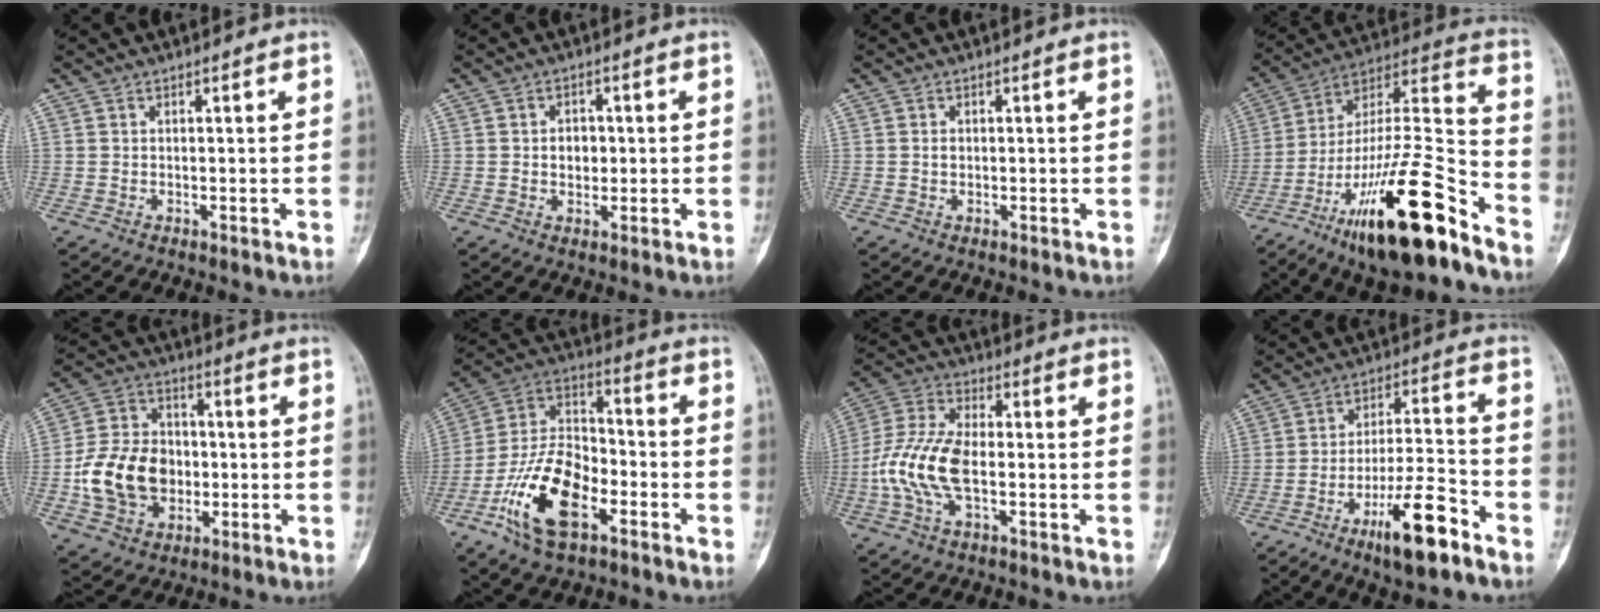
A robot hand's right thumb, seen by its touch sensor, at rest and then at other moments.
{"total": 3.5, "force": [0.0, 2.7, 2.2], "torque": [-0.010, 0.004, 0.001]}
{"total": 0.8, "force": [0.0, 0.6, 0.5], "torque": [-0.002, 0.002, 0.002]}
{"total": 26.6, "force": [-15.9, 6.2, 20.4], "torque": [-0.346, 0.077, -0.264]}
{"total": 15.6, "force": [-2.2, 11.9, 9.8], "torque": [-0.159, 0.025, -0.038]}
{"total": 17.7, "force": [-7.8, 9.2, 12.9], "torque": [-0.232, 0.051, -0.150]}
{"total": 12.5, "force": [-2.2, 6.2, 10.7], "torque": [-0.239, 0.027, -0.047]}
{"total": 13.4, "force": [-7.9, 3.2, 10.3], "torque": [-0.177, 0.053, -0.129]}